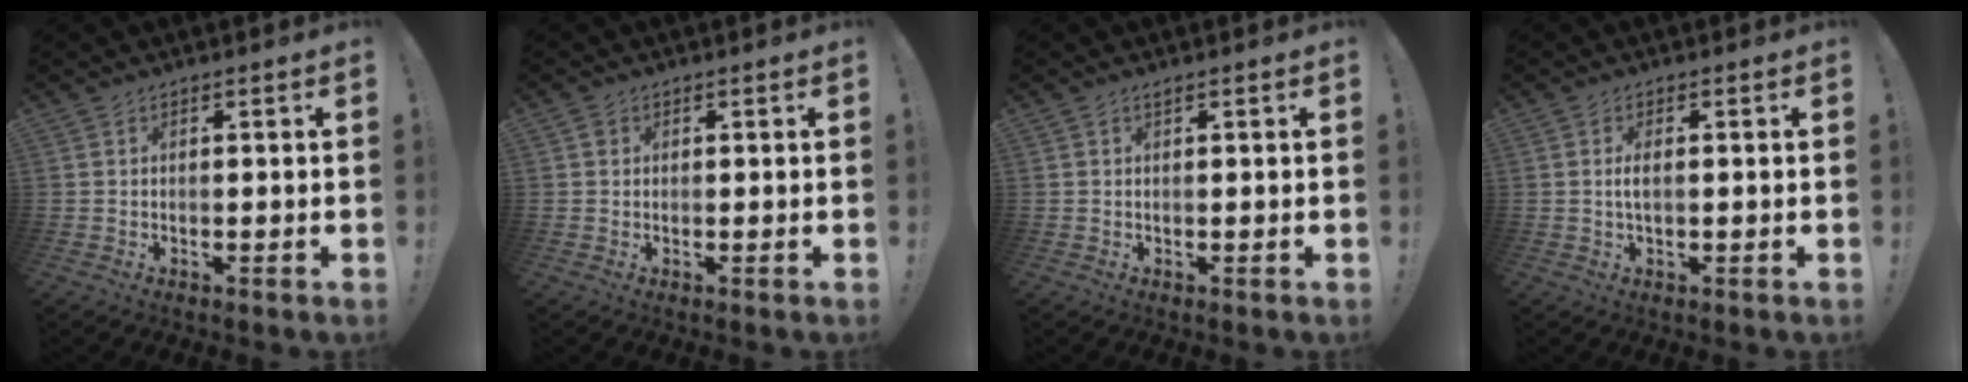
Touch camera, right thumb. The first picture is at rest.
{"total": 1.4, "force": [0.6, 1.2, 0.3], "torque": [0.002, -0.001, 0.010]}
{"total": 0.6, "force": [0.4, 0.0, 0.4], "torque": [-0.014, 0.004, 0.009]}
{"total": 2.7, "force": [0.0, 1.0, 2.5], "torque": [-0.046, 0.004, -0.001]}